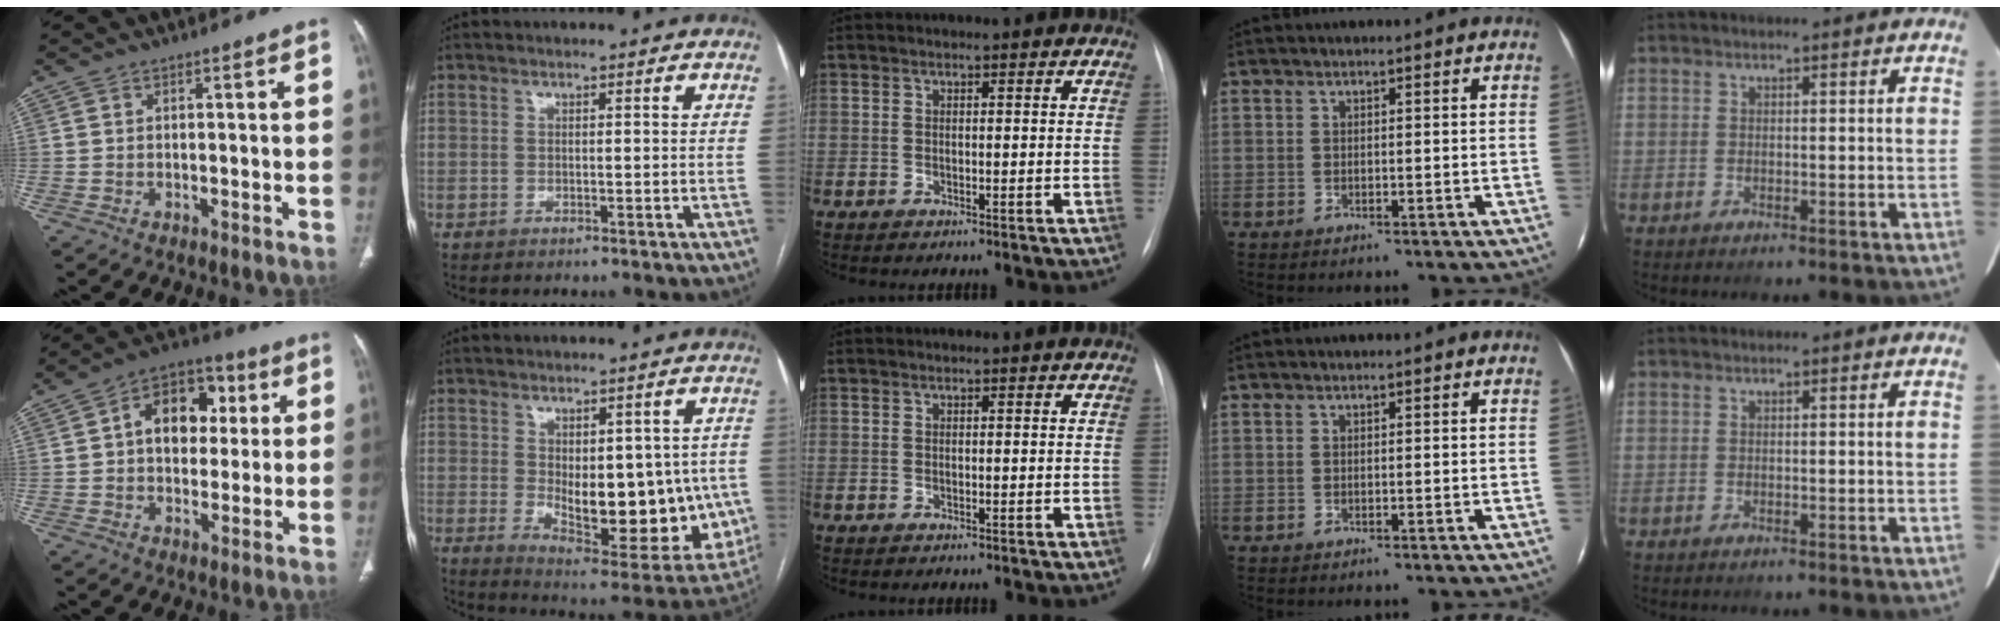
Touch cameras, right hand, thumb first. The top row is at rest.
{"thumb": {"total": 12.7, "force": [2.4, 8.8, 8.9], "torque": [-0.095, 0.017, 0.029]}, "index": {"total": 16.9, "force": [-1.0, 7.8, 14.9], "torque": [-0.197, -0.010, 0.011]}}